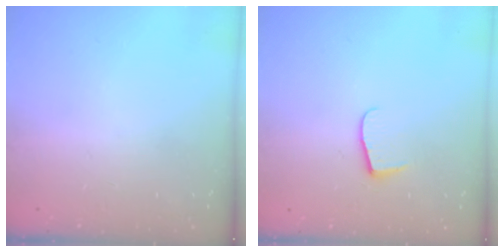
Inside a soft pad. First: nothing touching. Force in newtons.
{"total": 6.5, "press": 6.5, "slide": 0.6}